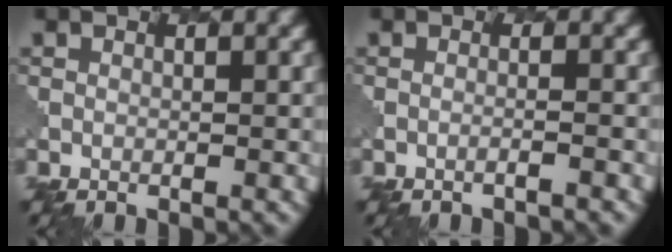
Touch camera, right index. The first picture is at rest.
{"total": 0.9, "force": [-0.5, 0.2, 0.7], "torque": [0.000, 0.001, -0.018]}